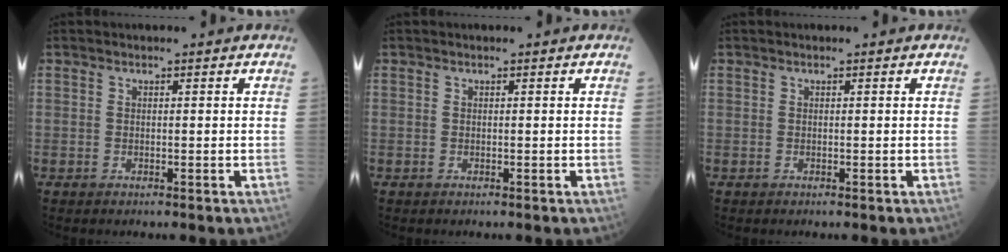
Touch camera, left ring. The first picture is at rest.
{"total": 0.0}
{"total": 0.0}